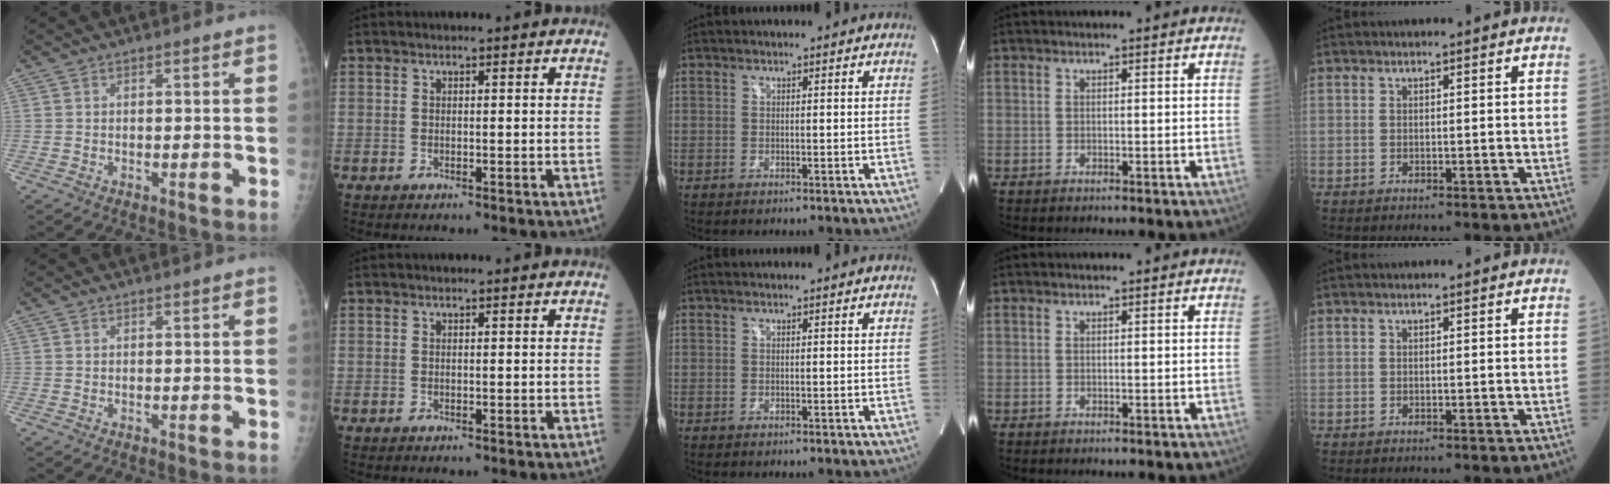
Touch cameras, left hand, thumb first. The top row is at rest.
{}